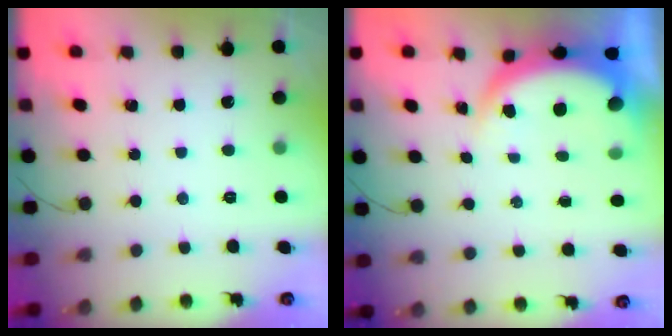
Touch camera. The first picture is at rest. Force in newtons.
{"total": 5.6, "press": 5.6, "slide": 1.0}